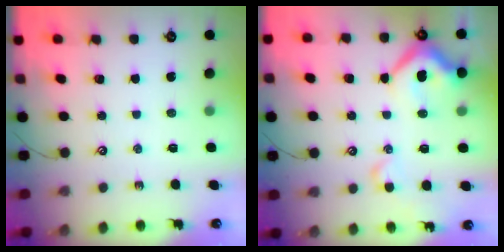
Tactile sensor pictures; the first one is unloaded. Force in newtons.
{"total": 10.0, "press": 9.8, "slide": 1.8}